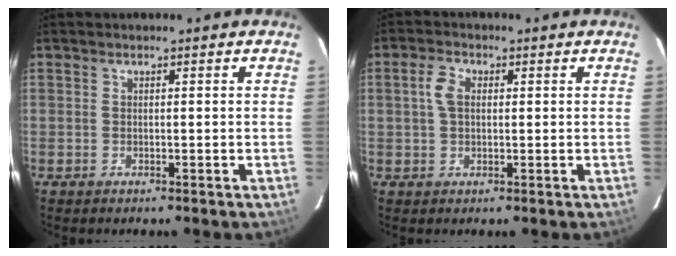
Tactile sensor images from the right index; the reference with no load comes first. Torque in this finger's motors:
{"motor_torque": [0.20, -0.04, 0.20, 0.06]}